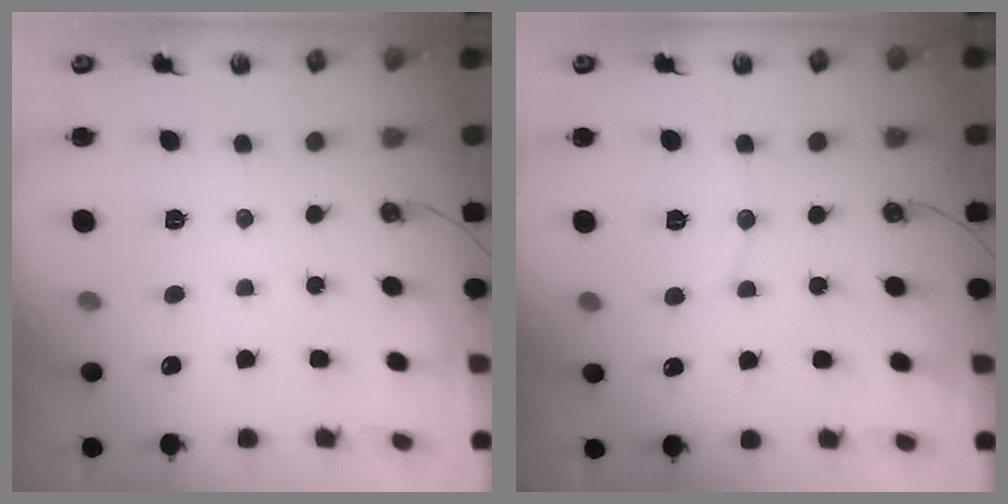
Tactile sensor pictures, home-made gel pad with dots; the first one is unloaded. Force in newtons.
{"total": 6.8, "press": 6.8, "slide": 0.5}